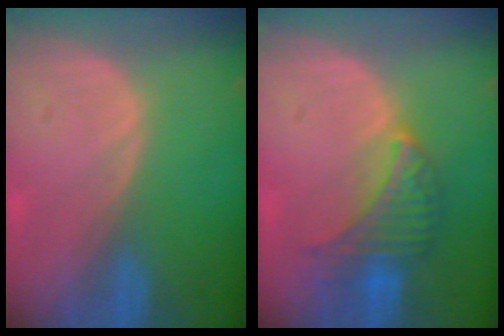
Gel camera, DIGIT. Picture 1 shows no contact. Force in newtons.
{"total": 6.6, "press": 6.5, "slide": 0.6}